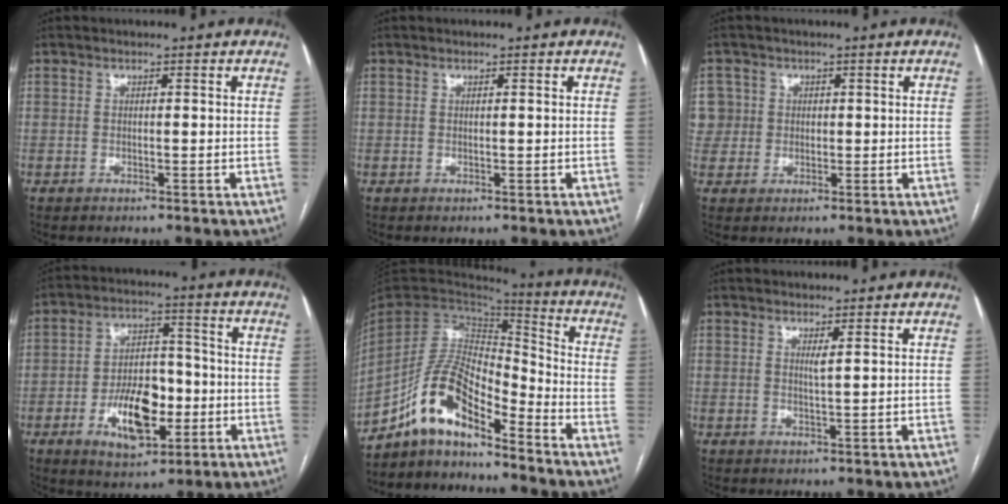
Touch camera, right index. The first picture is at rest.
{"total": 0.0}
{"total": 5.1, "force": [1.1, 5.0, 0.1], "torque": [0.008, 0.018, 0.025]}
{"total": 11.8, "force": [-3.7, 5.8, 9.5], "torque": [-0.168, 0.011, -0.055]}
{"total": 11.7, "force": [-8.8, 3.7, 6.9], "torque": [-0.135, 0.030, -0.161]}
{"total": 1.1, "force": [0.6, -0.3, 0.9], "torque": [-0.022, -0.007, 0.011]}